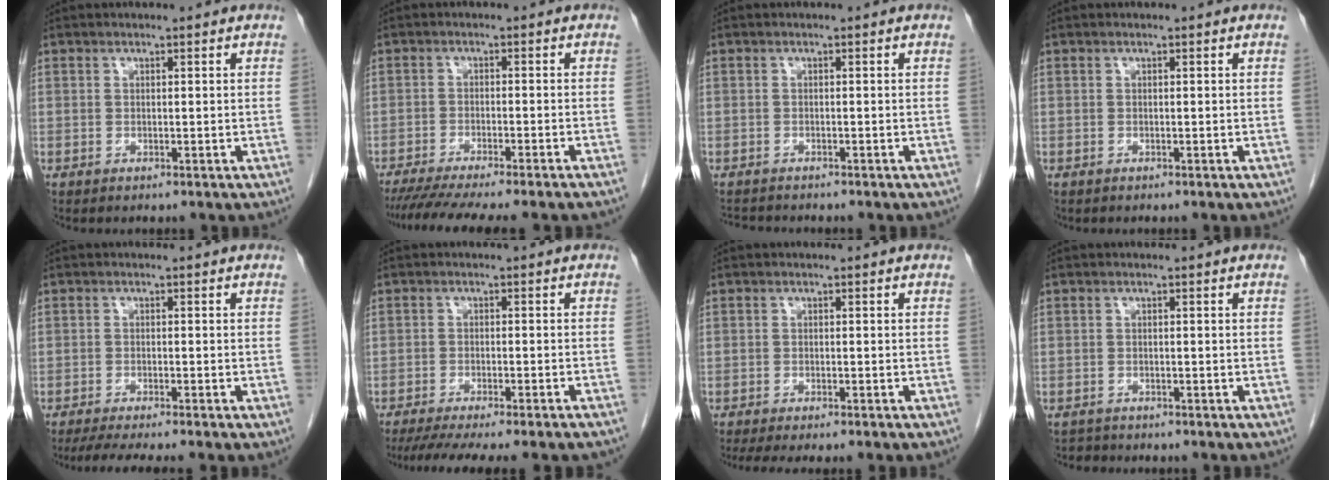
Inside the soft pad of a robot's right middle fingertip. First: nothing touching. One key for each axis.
{"total": 13.4, "fx": -11.6, "fy": -0.1, "fz": 6.7, "tx": -0.086, "ty": -0.030, "tz": -0.170}
{"total": 3.2, "fx": -3.0, "fy": 0.7, "fz": 0.8, "tx": -0.013, "ty": -0.009, "tz": -0.045}
{"total": 0.0}
{"total": 6.9, "fx": -5.4, "fy": 0.4, "fz": 4.2, "tx": -0.059, "ty": -0.011, "tz": -0.083}
{"total": 15.5, "fx": -13.5, "fy": 1.2, "fz": 7.5, "tx": -0.097, "ty": -0.024, "tz": -0.180}
{"total": 7.2, "fx": -5.9, "fy": 1.1, "fz": 4.0, "tx": -0.048, "ty": -0.011, "tz": -0.083}
{"total": 1.7, "fx": -1.6, "fy": 0.5, "fz": -0.4, "tx": 0.001, "ty": -0.004, "tz": -0.027}